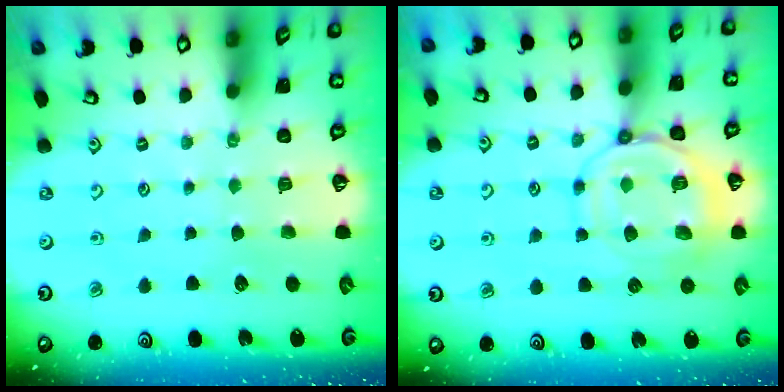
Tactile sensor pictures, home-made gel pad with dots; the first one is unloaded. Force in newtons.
{"total": 11.2, "press": 11.1, "slide": 1.2}